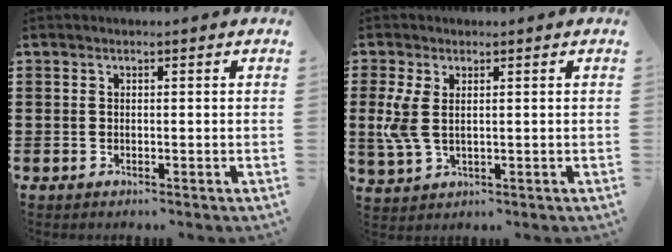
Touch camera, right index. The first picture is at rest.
{"total": 4.9, "force": [0.7, 2.4, 4.2], "torque": [-0.105, -0.003, 0.009]}